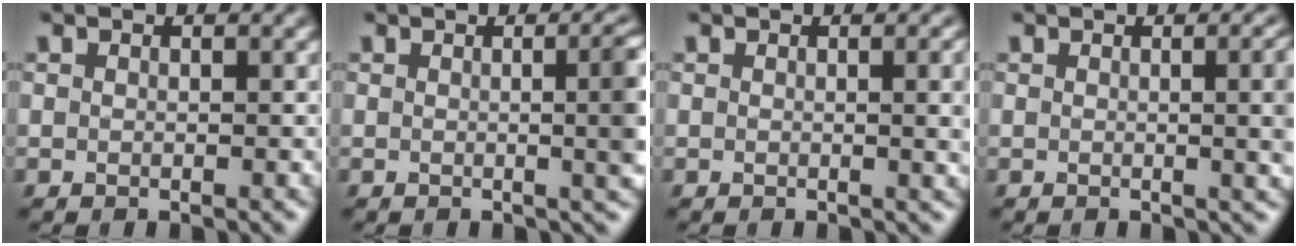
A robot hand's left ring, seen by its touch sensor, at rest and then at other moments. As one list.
[{"total": 5.3, "force": [0.1, 1.8, 5.0], "torque": [-0.040, 0.004, 0.002]}, {"total": 3.2, "force": [0.1, 1.0, 3.0], "torque": [-0.026, 0.005, -0.001]}, {"total": 4.2, "force": [0.1, 1.4, 3.9], "torque": [-0.031, 0.007, 0.001]}]